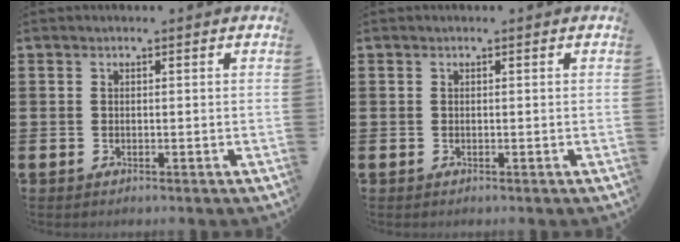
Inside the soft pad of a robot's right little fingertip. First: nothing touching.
{"total": 0.0}